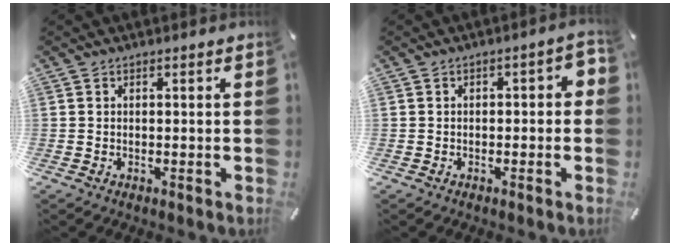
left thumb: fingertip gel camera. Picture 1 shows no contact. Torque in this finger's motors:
{"motor_torque": [-0.08, -0.05, -0.26, 0.34, -0.08]}